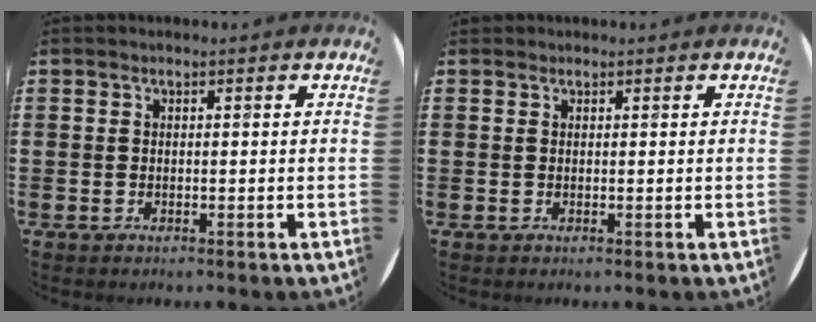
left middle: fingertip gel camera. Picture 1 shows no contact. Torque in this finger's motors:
{"motor_torque": [-0.17, 0.17, 0.00, 0.02]}